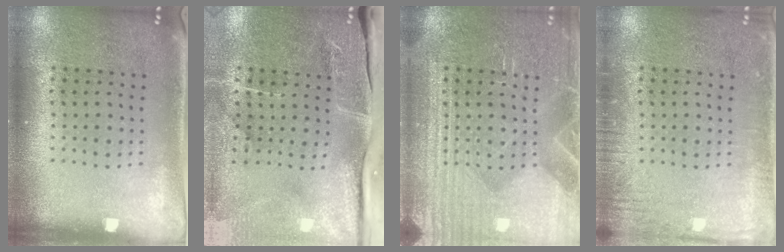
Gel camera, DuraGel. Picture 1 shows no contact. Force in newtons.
{"total": 4.8, "press": 3.9, "slide": 2.8}
{"total": 5.9, "press": 5.9, "slide": 0.8}
{"total": 2.3, "press": 2.2, "slide": 0.3}